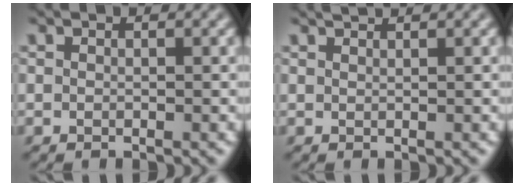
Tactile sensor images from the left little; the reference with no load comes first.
{"total": 0.8, "force": [0.7, -0.2, 0.1], "torque": [-0.008, 0.004, 0.015]}